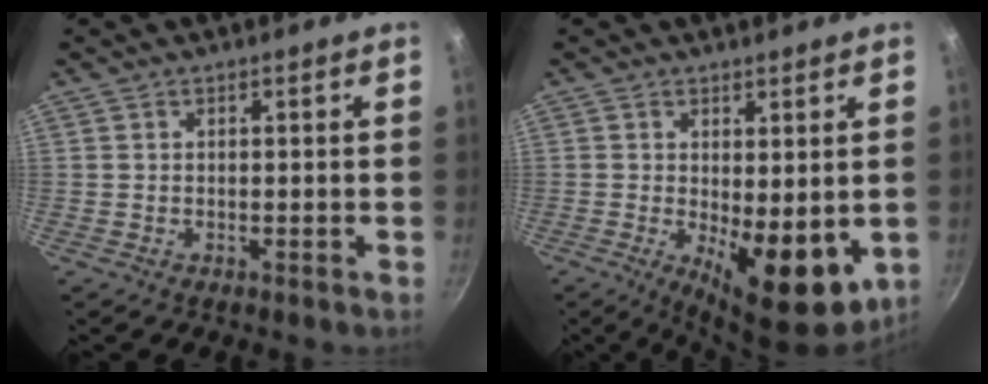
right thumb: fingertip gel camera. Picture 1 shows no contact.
{"total": 11.4, "force": [-1.4, 4.8, 10.3], "torque": [-0.121, -0.014, -0.005]}